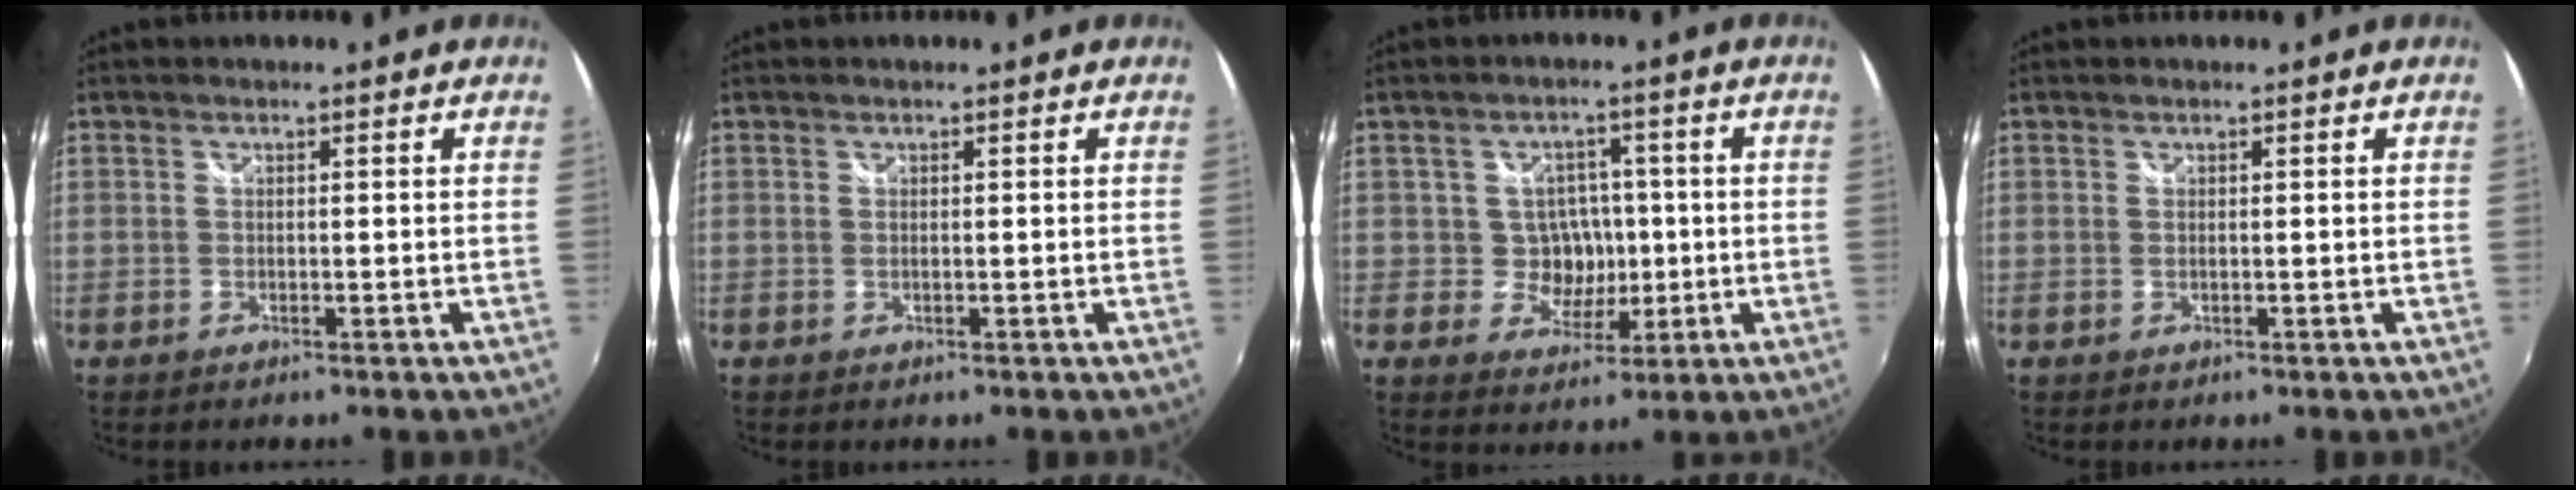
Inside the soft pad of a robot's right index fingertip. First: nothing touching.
{"total": 0.0}
{"total": 5.9, "force": [-0.5, 5.6, 1.6], "torque": [-0.035, 0.015, 0.000]}
{"total": 0.0}